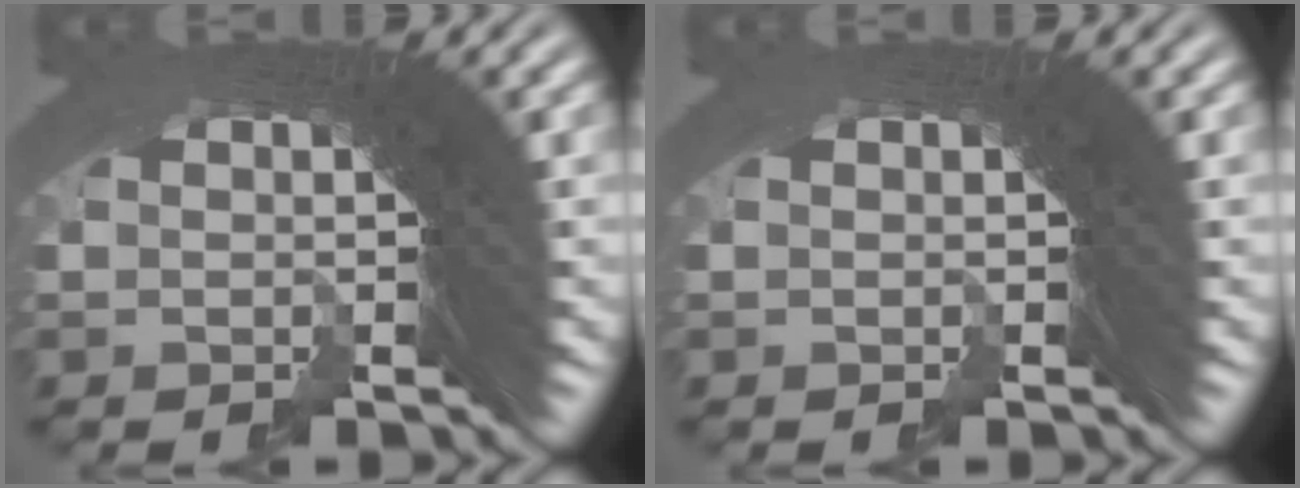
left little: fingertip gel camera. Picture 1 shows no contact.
{"total": 0.0}